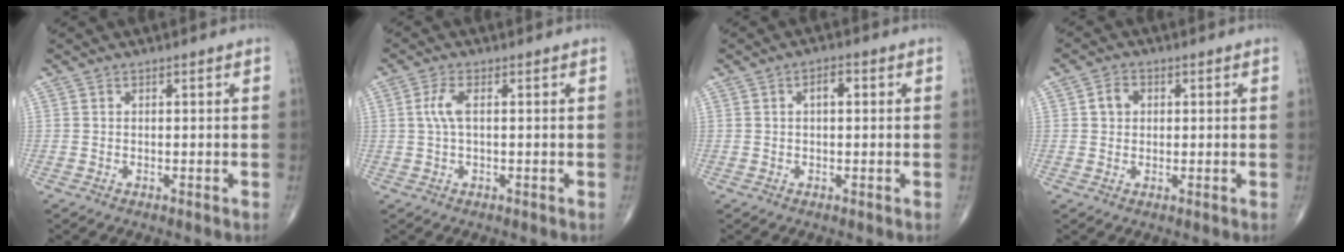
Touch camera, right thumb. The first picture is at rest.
{"total": 3.4, "force": [0.4, 1.1, 3.2], "torque": [-0.085, 0.007, 0.007]}
{"total": 2.6, "force": [0.5, 1.2, 2.2], "torque": [-0.034, 0.007, 0.005]}
{"total": 3.1, "force": [0.6, 2.6, 1.7], "torque": [-0.019, 0.005, 0.008]}